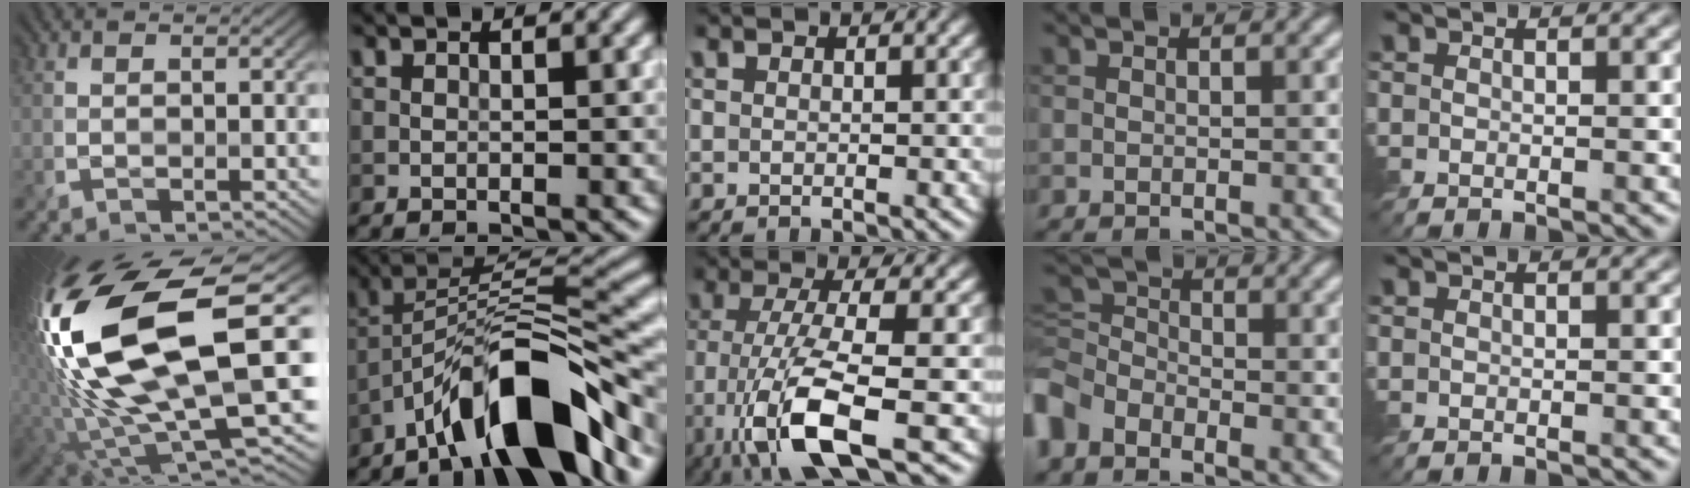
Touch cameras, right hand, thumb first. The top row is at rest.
{"thumb": {"total": 20.0, "force": [4.1, 6.8, 18.3], "torque": [-0.399, -0.016, 0.074]}, "index": {"total": 11.7, "force": [-7.4, 3.0, 8.6], "torque": [-0.128, 0.018, -0.133]}, "middle": {"total": 9.8, "force": [-4.4, 2.5, 8.4], "torque": [-0.167, -0.012, -0.085]}, "ring": {"total": 4.1, "force": [-2.9, 2.5, 1.5], "torque": [-0.038, 0.004, -0.079]}}